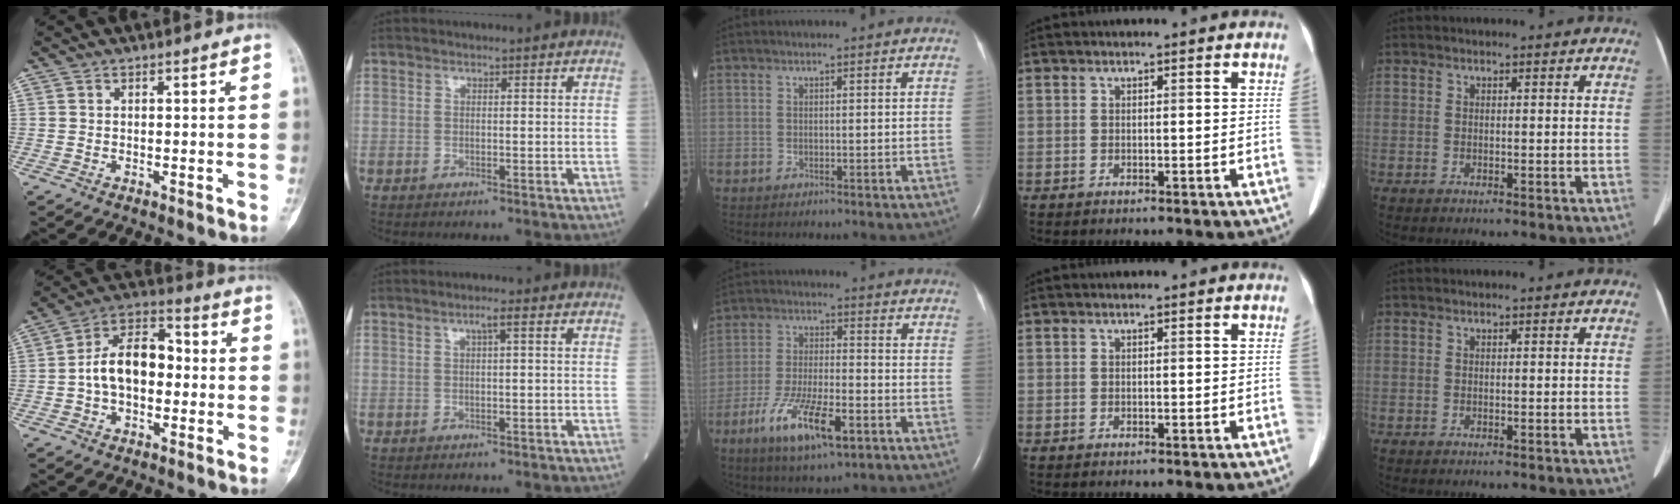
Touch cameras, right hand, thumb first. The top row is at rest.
{"thumb": {"total": 12.5, "force": [-1.0, 8.0, 9.5], "torque": [-0.142, 0.042, -0.029]}, "index": {"total": 2.2, "force": [0.8, 0.5, 2.0], "torque": [-0.044, 0.009, 0.017]}, "middle": {"total": 11.3, "force": [-5.7, 2.4, 9.5], "torque": [-0.185, -0.017, -0.098]}}